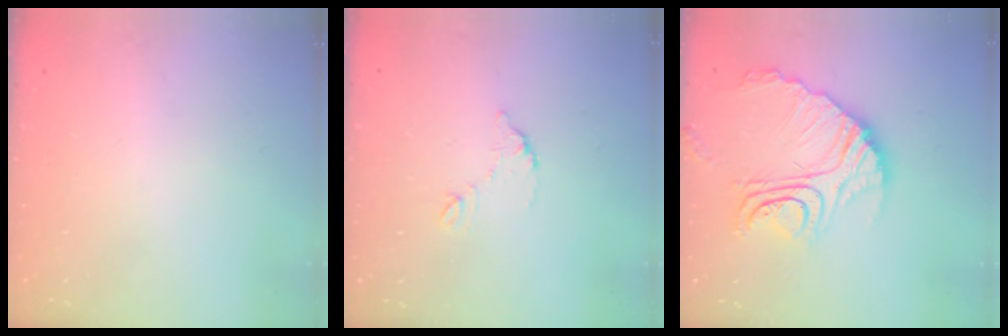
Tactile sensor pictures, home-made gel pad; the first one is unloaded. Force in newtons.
{"total": 7.5, "press": 7.5, "slide": 0.2}
{"total": 18.0, "press": 17.9, "slide": 1.5}